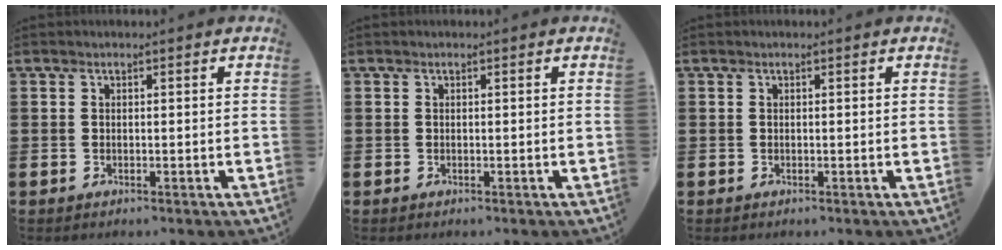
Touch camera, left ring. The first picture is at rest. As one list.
[{"total": 0.0}, {"total": 0.0}]